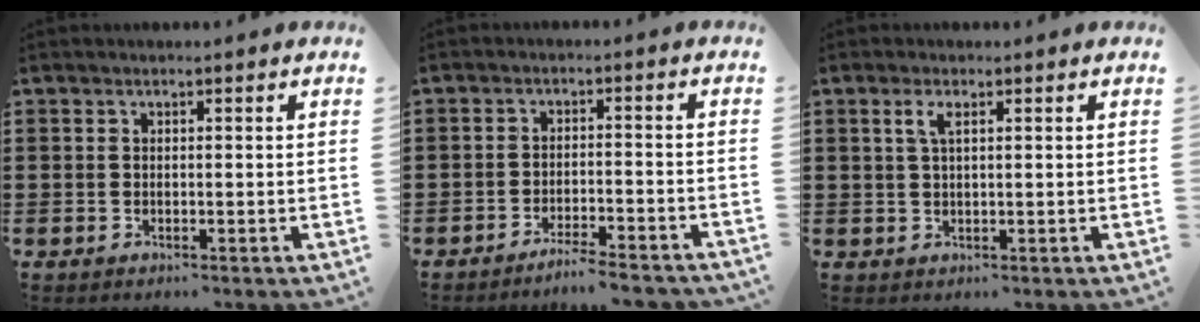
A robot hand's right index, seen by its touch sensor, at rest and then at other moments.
{"total": 3.6, "force": [-3.4, -0.2, 1.1], "torque": [-0.021, 0.000, -0.069]}
{"total": 2.2, "force": [0.9, 0.6, 1.9], "torque": [-0.039, 0.006, 0.014]}